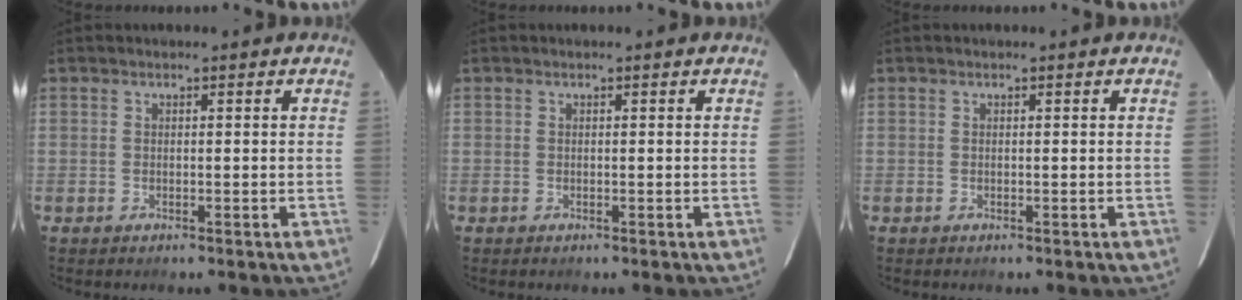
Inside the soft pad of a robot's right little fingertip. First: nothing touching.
{"total": 0.0}
{"total": 0.0}